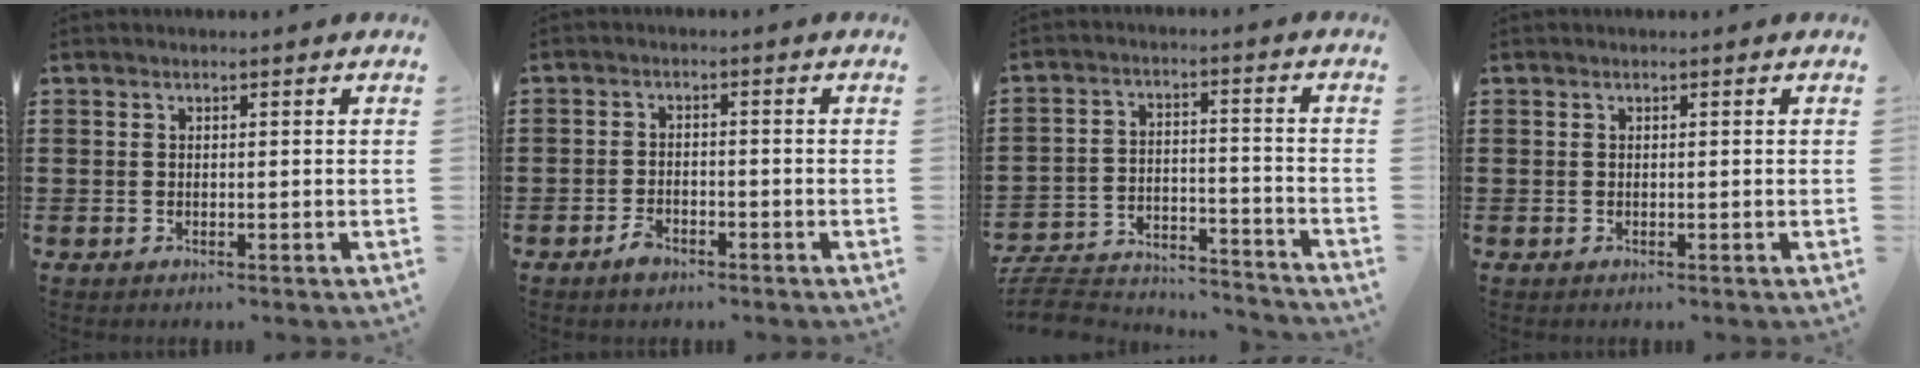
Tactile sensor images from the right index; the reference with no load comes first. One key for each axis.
{"total": 2.2, "fx": -1.6, "fy": 1.1, "fz": 0.9, "tx": -0.019, "ty": 0.004, "tz": -0.032}
{"total": 7.2, "fx": -6.8, "fy": 1.2, "fz": 1.9, "tx": -0.050, "ty": 0.002, "tz": -0.138}
{"total": 0.0}